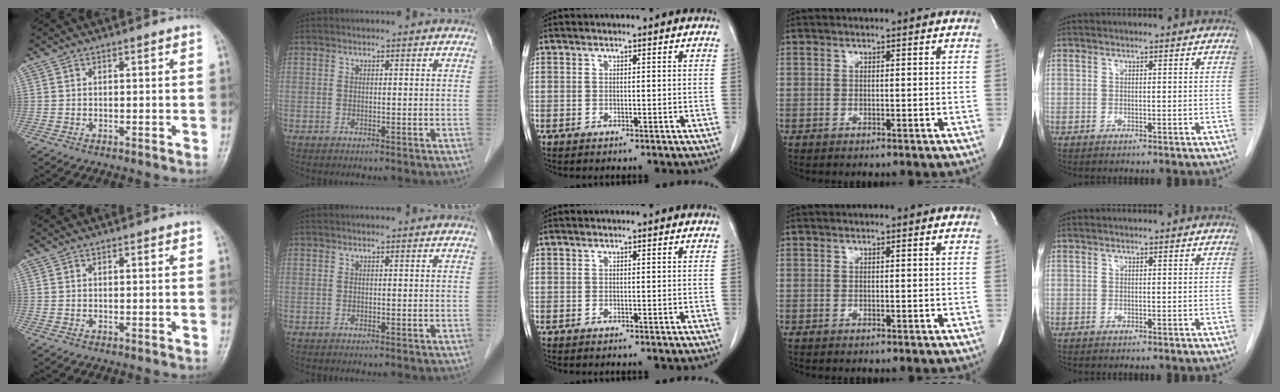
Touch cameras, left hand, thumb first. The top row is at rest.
{}